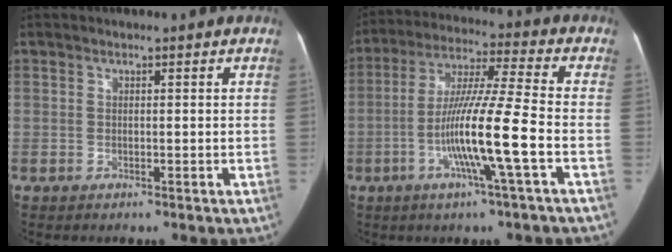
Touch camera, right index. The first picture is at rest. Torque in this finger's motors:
{"motor_torque": [1.87, -0.27, 0.84, 0.21]}